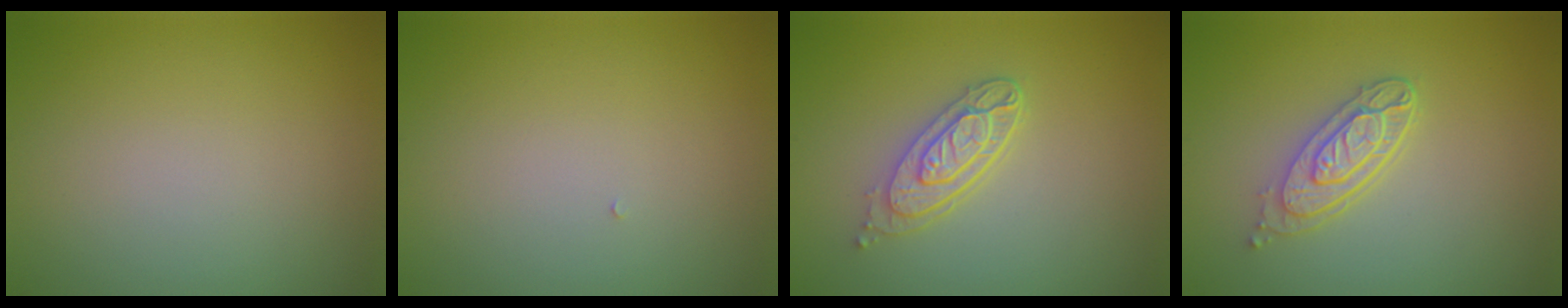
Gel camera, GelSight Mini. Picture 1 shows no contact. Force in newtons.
{"total": 0.0}
{"total": 3.7, "press": 3.0, "slide": 2.2}
{"total": 3.8, "press": 3.0, "slide": 2.3}